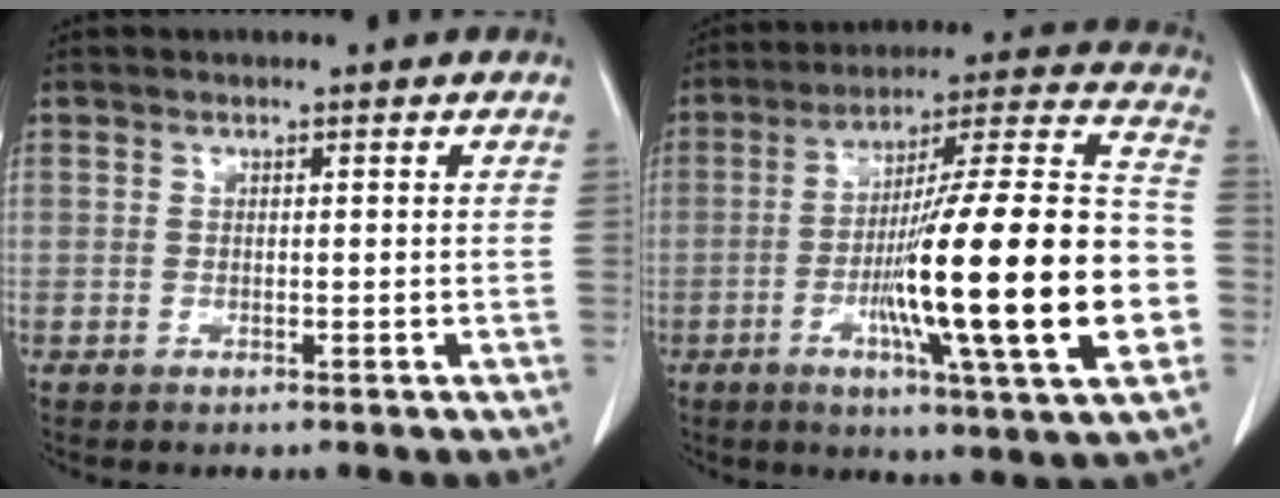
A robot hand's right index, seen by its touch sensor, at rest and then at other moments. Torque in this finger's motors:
{"motor_torque": [2.14, 0.00, 1.05, 0.21]}